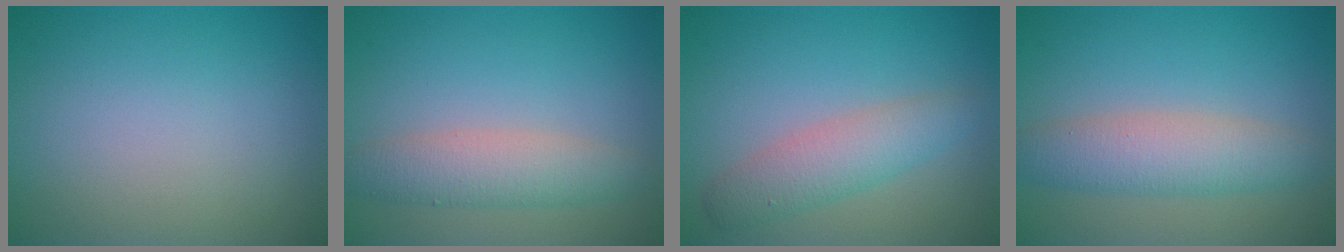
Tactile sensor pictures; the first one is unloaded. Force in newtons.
{"total": 3.7, "press": 3.7, "slide": 0.1}
{"total": 3.5, "press": 3.5, "slide": 0.2}
{"total": 4.6, "press": 4.6, "slide": 0.1}